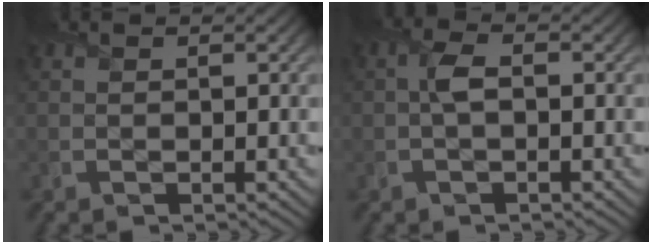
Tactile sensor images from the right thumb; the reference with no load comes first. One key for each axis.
{"total": 2.1, "fx": -0.1, "fy": 0.8, "fz": 2.0, "tx": -0.044, "ty": 0.011, "tz": -0.006}